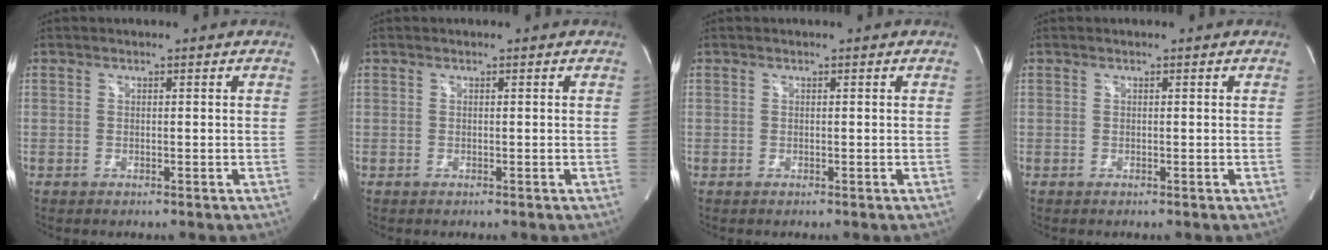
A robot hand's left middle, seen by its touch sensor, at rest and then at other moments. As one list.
[{"total": 0.0}, {"total": 0.0}, {"total": 0.0}]